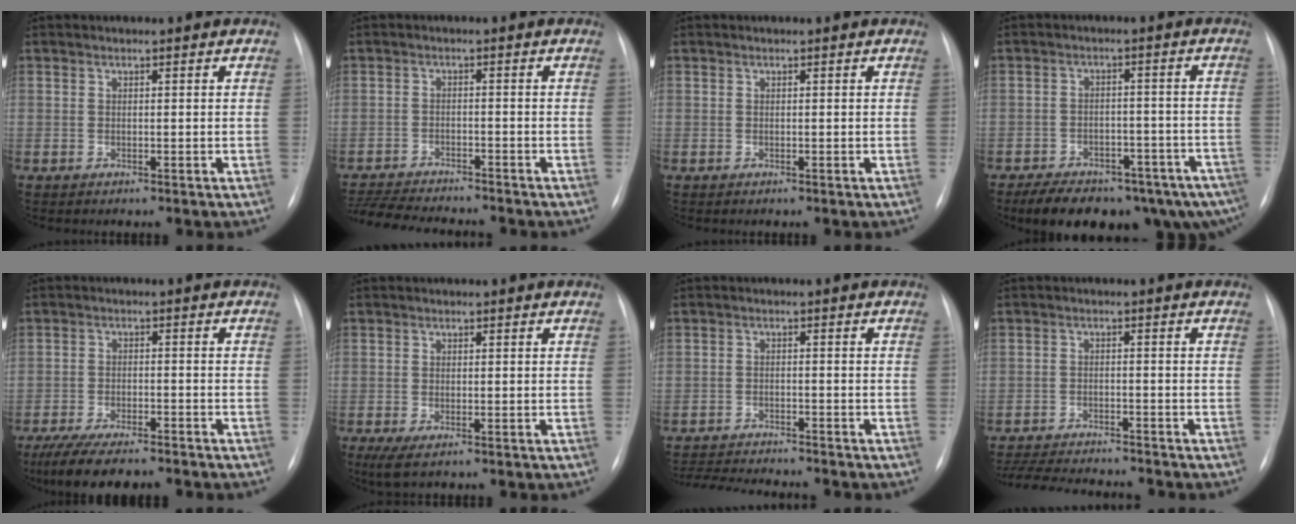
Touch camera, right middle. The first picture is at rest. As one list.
[{"total": 11.2, "force": [-10.4, 0.9, 4.0], "torque": [-0.064, -0.006, -0.161]}, {"total": 0.0}, {"total": 18.9, "force": [-14.0, 7.7, 10.1], "torque": [-0.119, 0.011, -0.178]}, {"total": 11.4, "force": [-9.5, 2.1, 6.0], "torque": [-0.096, -0.018, -0.145]}, {"total": 2.2, "force": [-1.0, 0.7, 1.9], "torque": [-0.036, -0.006, -0.013]}, {"total": 10.1, "force": [-9.4, 0.5, 3.5], "torque": [-0.052, -0.007, -0.143]}, {"total": 12.8, "force": [-11.8, 1.7, 4.7], "torque": [-0.085, -0.011, -0.171]}]